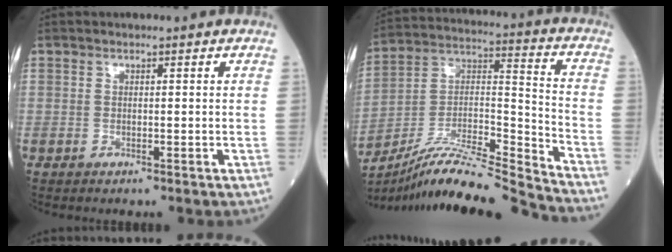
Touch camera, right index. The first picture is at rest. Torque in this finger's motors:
{"motor_torque": [0.45, -0.52, 0.19, 0.09]}